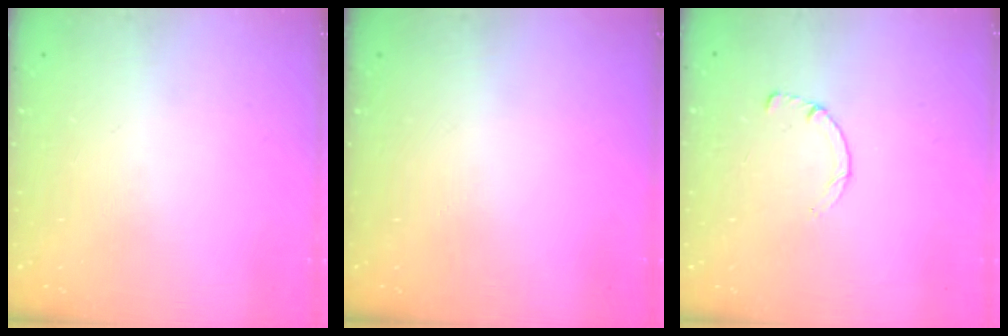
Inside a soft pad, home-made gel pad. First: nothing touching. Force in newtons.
{"total": 0.0}
{"total": 2.6, "press": 2.5, "slide": 0.3}